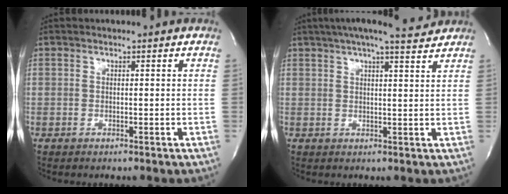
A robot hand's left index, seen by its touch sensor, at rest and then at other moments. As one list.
[{"total": 10.5, "force": [9.1, 0.5, 5.1], "torque": [-0.083, 0.013, 0.119]}]